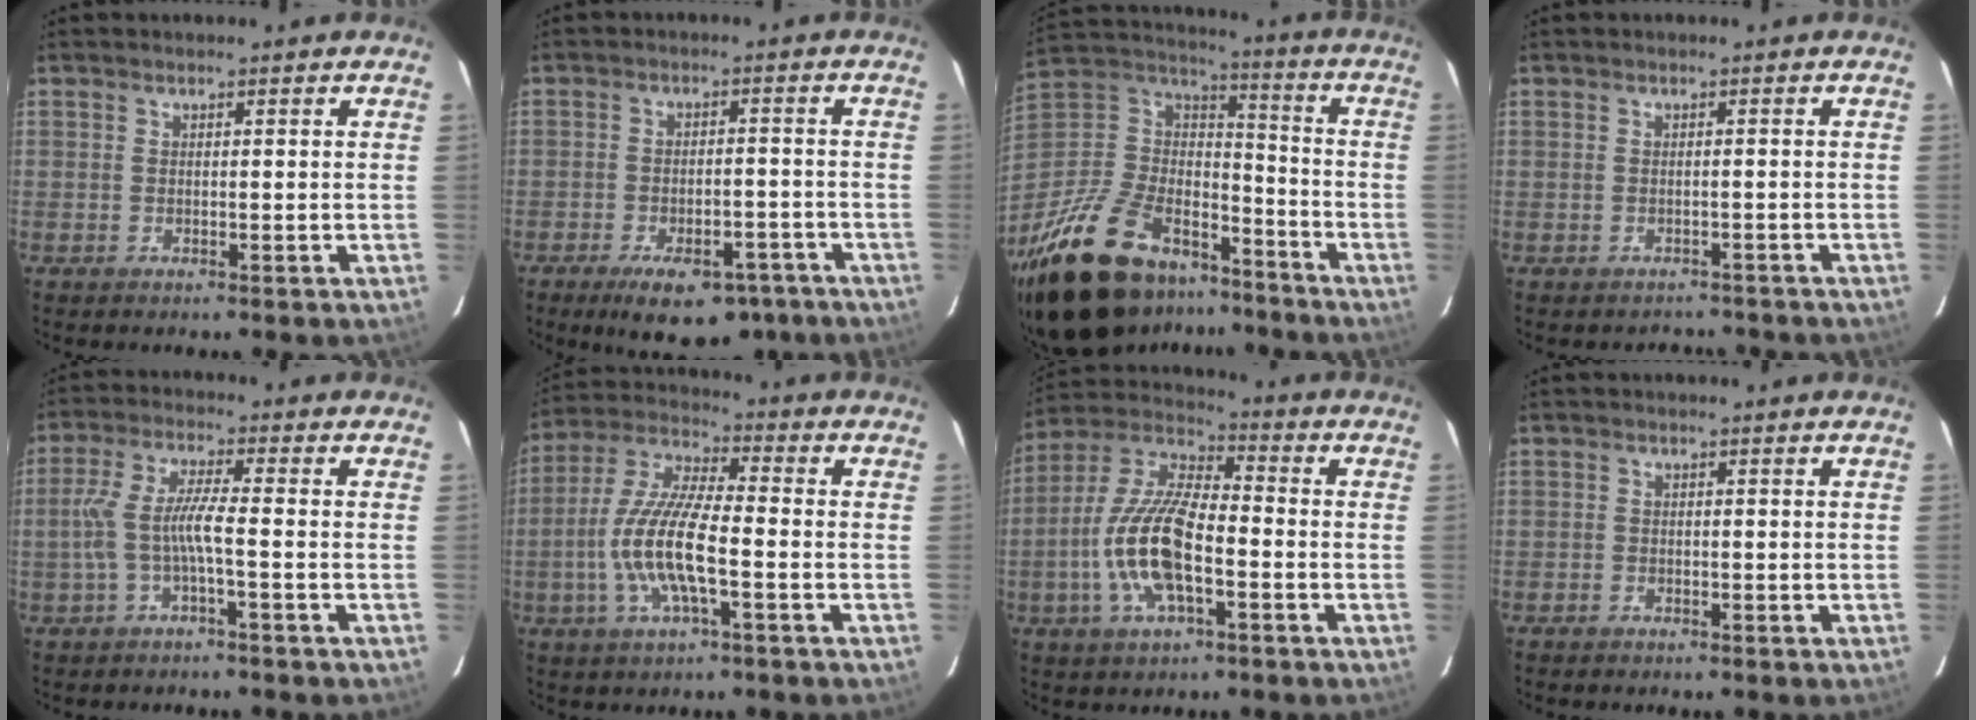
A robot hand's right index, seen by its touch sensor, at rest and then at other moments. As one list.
[{"total": 12.7, "force": [-8.8, 5.7, 7.2], "torque": [-0.130, -0.003, -0.118]}, {"total": 30.3, "force": [-21.2, 15.3, 15.3], "torque": [-0.327, 0.014, -0.325]}, {"total": 3.4, "force": [-3.1, 1.4, 0.2], "torque": [0.005, 0.008, -0.033]}, {"total": 6.4, "force": [-1.9, 0.2, 6.0], "torque": [-0.134, 0.003, -0.030]}, {"total": 13.0, "force": [-3.4, 3.0, 12.2], "torque": [-0.255, -0.003, -0.067]}, {"total": 15.2, "force": [-4.3, 5.7, 13.4], "torque": [-0.279, 0.000, -0.087]}, {"total": 1.0, "force": [-0.8, 0.6, 0.0], "torque": [-0.004, 0.003, -0.014]}]